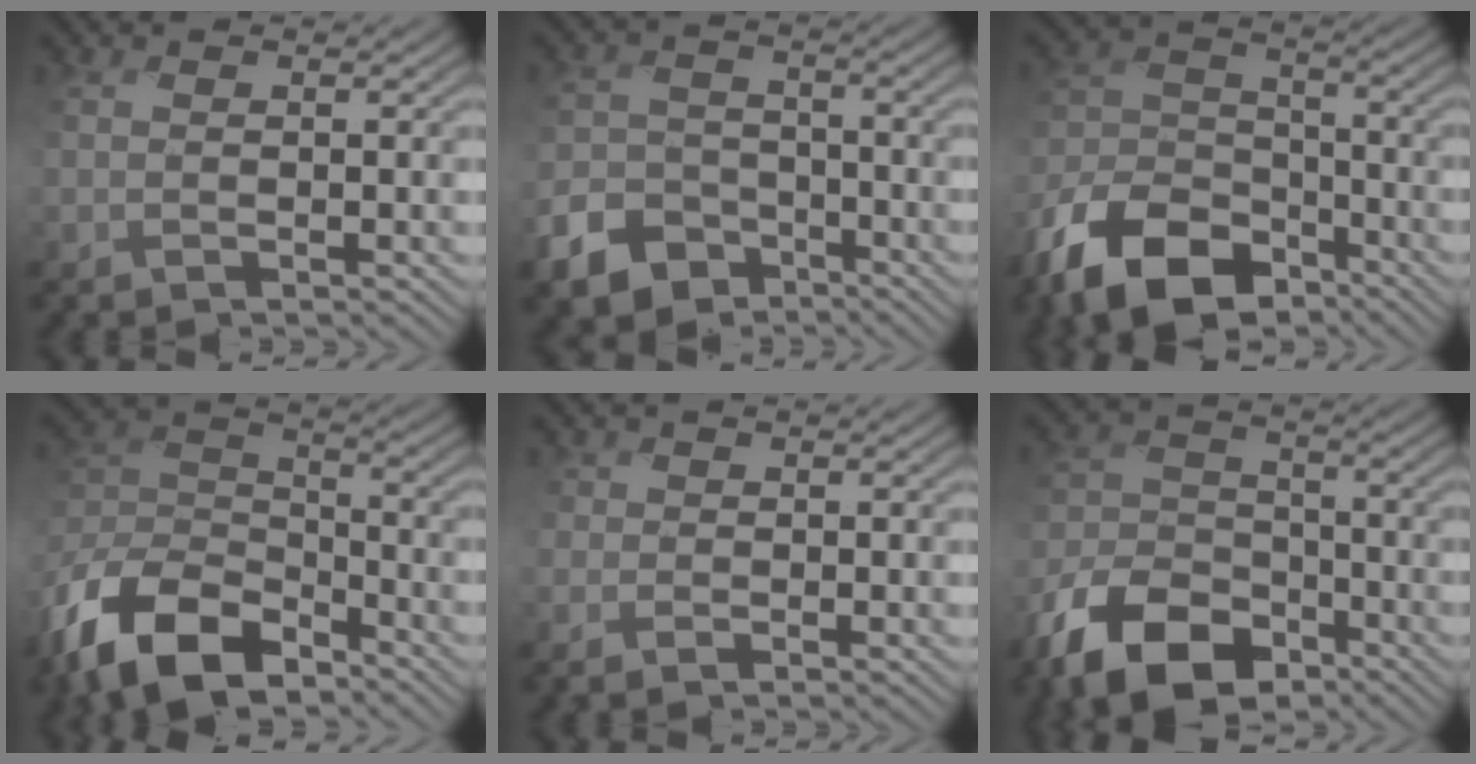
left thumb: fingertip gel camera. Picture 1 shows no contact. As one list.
[{"total": 8.1, "force": [-5.3, 5.3, 3.2], "torque": [-0.082, -0.018, -0.104]}, {"total": 13.8, "force": [-9.4, 7.3, 7.0], "torque": [-0.169, -0.015, -0.194]}, {"total": 15.0, "force": [-9.9, 7.6, 8.3], "torque": [-0.211, -0.019, -0.203]}, {"total": 2.0, "force": [-0.9, 1.6, 0.8], "torque": [-0.021, -0.009, -0.023]}, {"total": 12.5, "force": [-8.3, 6.8, 6.4], "torque": [-0.147, -0.014, -0.171]}]